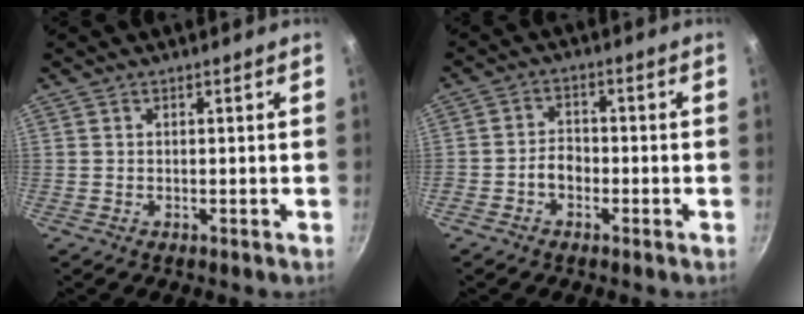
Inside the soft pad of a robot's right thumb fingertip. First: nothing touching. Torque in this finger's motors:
{"motor_torque": [0.39, 0.55, 0.14, 0.15, -0.02]}